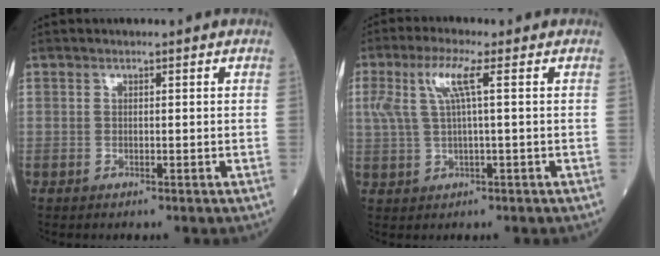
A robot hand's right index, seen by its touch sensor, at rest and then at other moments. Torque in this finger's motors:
{"motor_torque": [1.18, 0.51, 0.57, 0.16]}